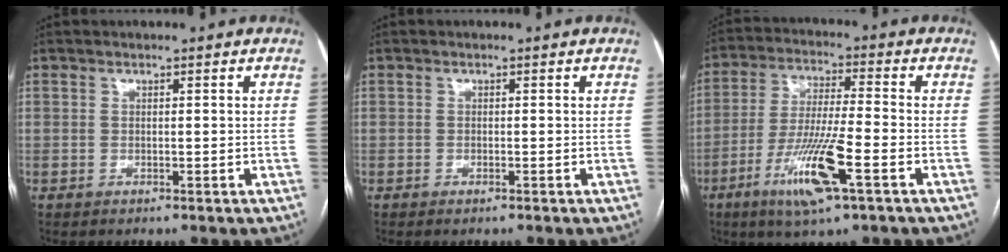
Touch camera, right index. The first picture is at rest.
{"total": 0.7, "force": [-0.5, 0.1, 0.4], "torque": [-0.009, -0.001, -0.006]}
{"total": 12.1, "force": [-5.4, 0.8, 10.9], "torque": [-0.216, -0.020, -0.098]}